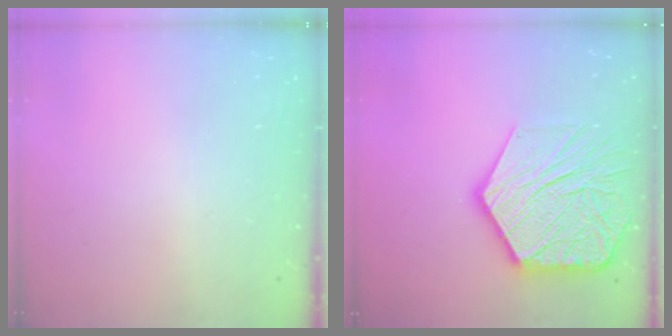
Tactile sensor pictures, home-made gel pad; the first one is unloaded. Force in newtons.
{"total": 22.5, "press": 22.3, "slide": 2.3}